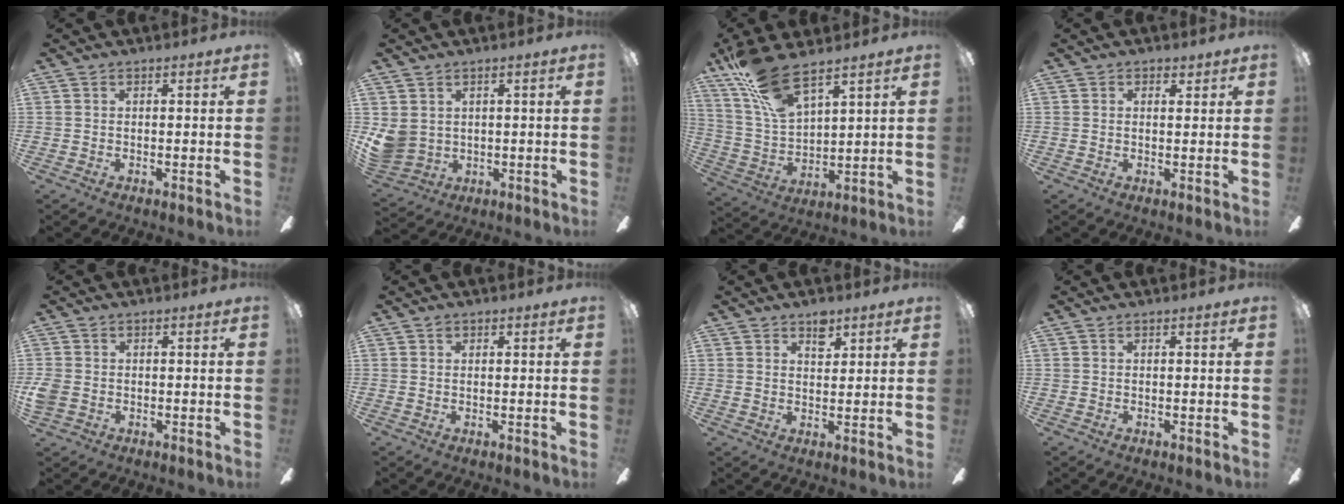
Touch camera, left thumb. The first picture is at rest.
{"total": 5.8, "force": [1.4, 5.2, 2.2], "torque": [-0.063, -0.004, 0.027]}
{"total": 14.5, "force": [10.8, 4.1, 8.8], "torque": [-0.194, -0.052, 0.192]}
{"total": 2.0, "force": [1.2, 1.2, 1.0], "torque": [0.002, -0.005, 0.016]}
{"total": 3.3, "force": [-0.6, 2.7, 1.7], "torque": [-0.041, 0.003, -0.011]}
{"total": 1.0, "force": [0.6, 0.7, 0.5], "torque": [-0.002, 0.000, 0.008]}
{"total": 4.9, "force": [3.5, 2.5, 2.4], "torque": [-0.021, -0.018, 0.058]}
{"total": 0.0}